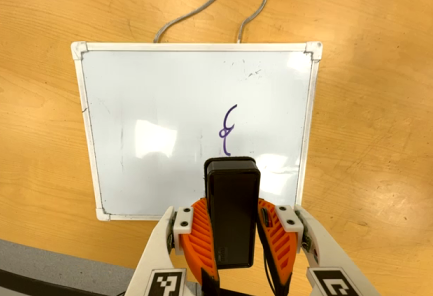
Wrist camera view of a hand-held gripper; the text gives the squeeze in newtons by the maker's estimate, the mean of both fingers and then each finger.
{"total": 6.1, "left": 5.5, "right": 6.8}